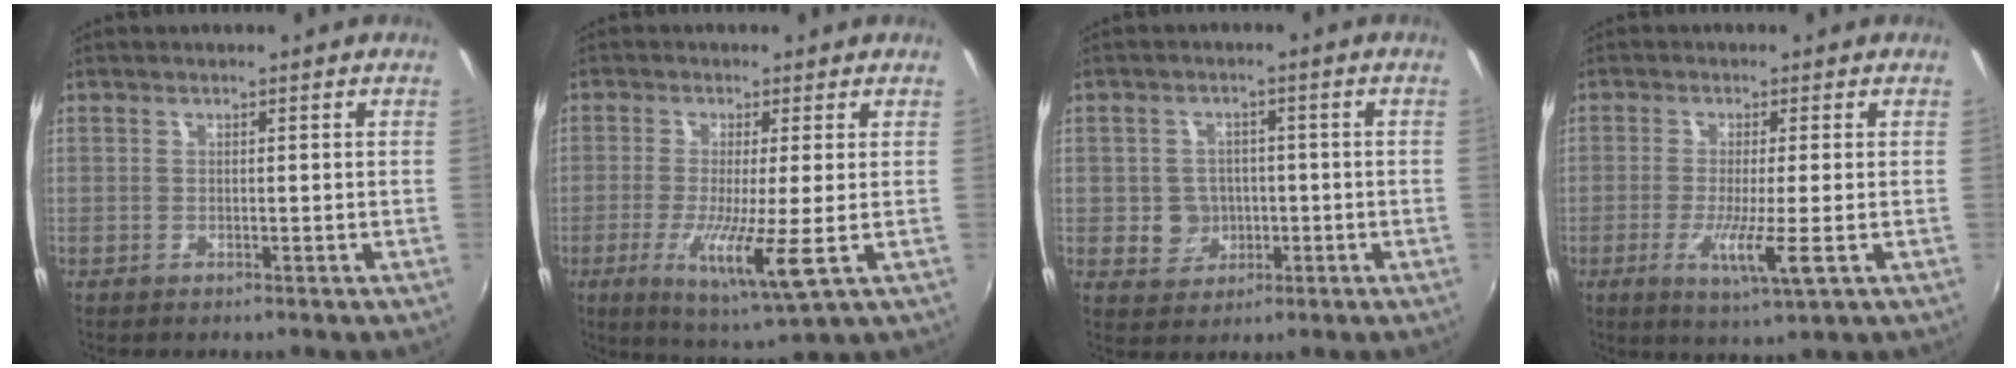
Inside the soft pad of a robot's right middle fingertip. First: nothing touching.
{"total": 9.4, "force": [-1.9, 0.2, 9.2], "torque": [-0.184, -0.028, -0.039]}
{"total": 5.4, "force": [-0.9, 5.1, 1.4], "torque": [-0.037, 0.011, -0.003]}
{"total": 6.5, "force": [-1.9, -0.3, 6.2], "torque": [-0.123, -0.019, -0.037]}